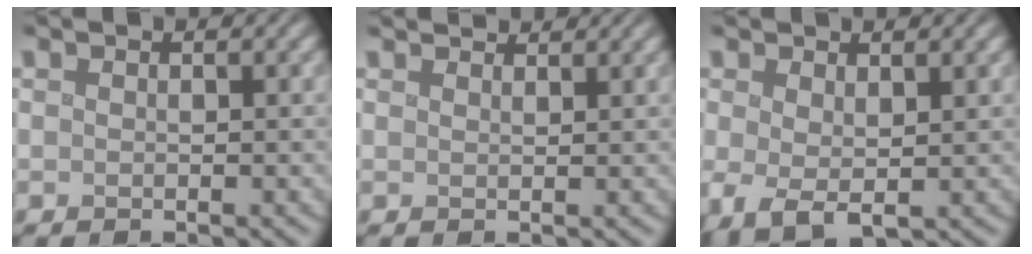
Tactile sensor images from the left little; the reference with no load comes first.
{"total": 3.5, "force": [3.3, 0.9, 1.1], "torque": [-0.004, 0.016, 0.023]}
{"total": 2.7, "force": [-0.3, 1.2, 2.3], "torque": [-0.052, -0.003, 0.000]}